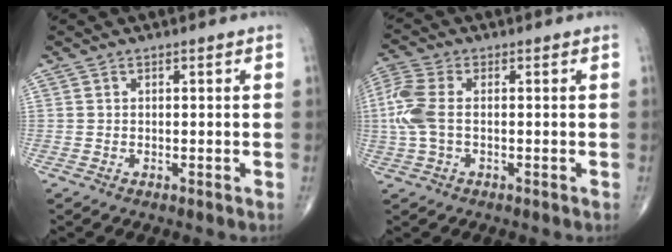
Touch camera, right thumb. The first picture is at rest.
{"total": 7.8, "force": [0.0, 4.2, 6.5], "torque": [-0.187, 0.015, -0.002]}